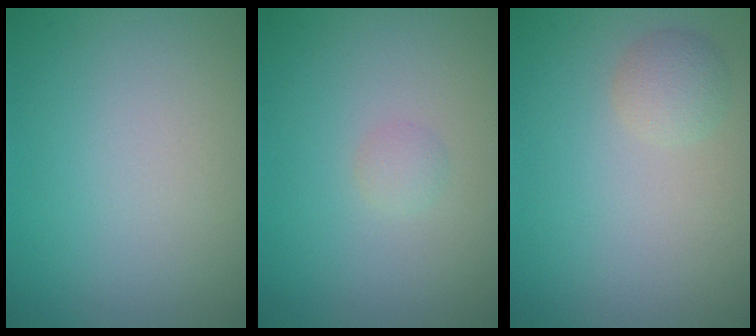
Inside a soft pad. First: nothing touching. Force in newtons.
{"total": 0.7, "press": 0.7, "slide": 0.0}
{"total": 1.5, "press": 1.5, "slide": 0.0}